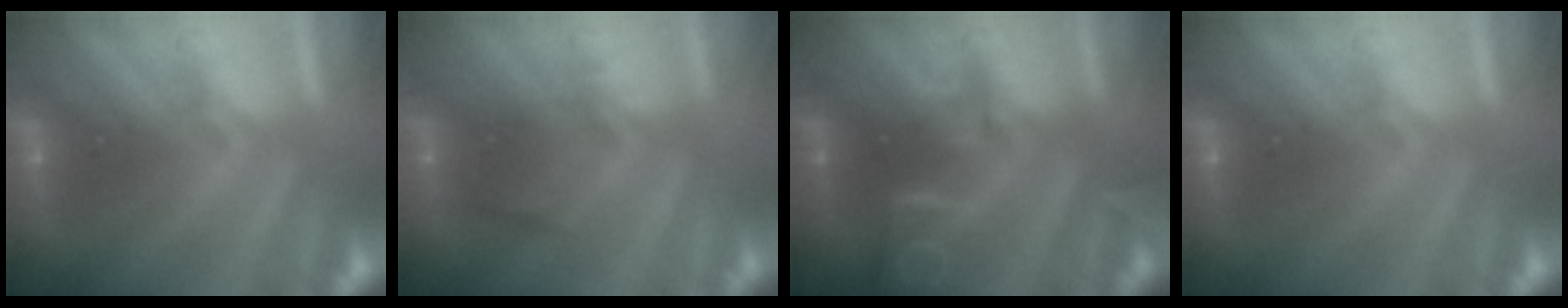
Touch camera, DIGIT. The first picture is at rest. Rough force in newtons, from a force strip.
{"total": 2.4}
{"total": 2.0}
{"total": 0.0}